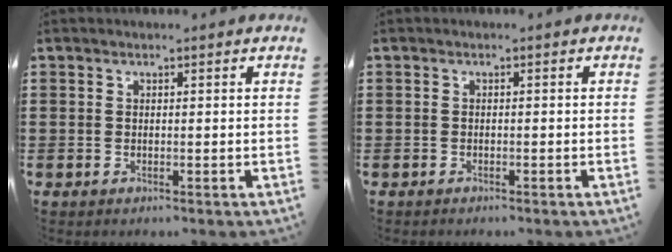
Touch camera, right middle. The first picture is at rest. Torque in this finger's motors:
{"motor_torque": [-0.16, 0.10, -0.01, -0.01]}